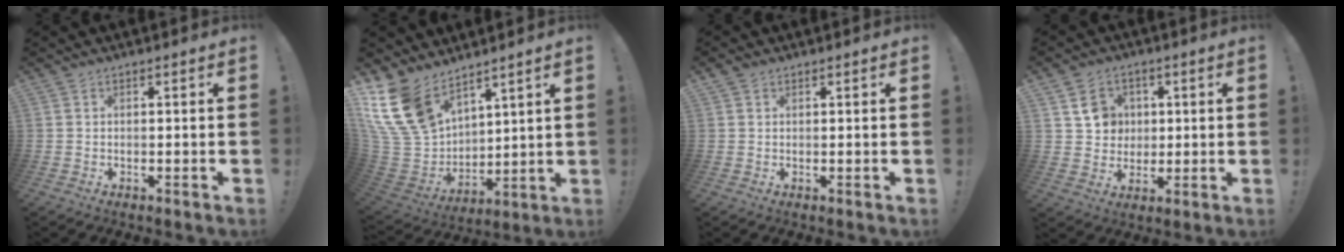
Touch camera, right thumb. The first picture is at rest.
{"total": 18.7, "force": [12.2, 11.2, 8.7], "torque": [-0.188, -0.075, 0.240]}
{"total": 1.3, "force": [1.0, 0.8, 0.3], "torque": [0.003, -0.002, 0.017]}
{"total": 8.7, "force": [3.3, 7.8, 2.2], "torque": [-0.017, -0.018, 0.066]}